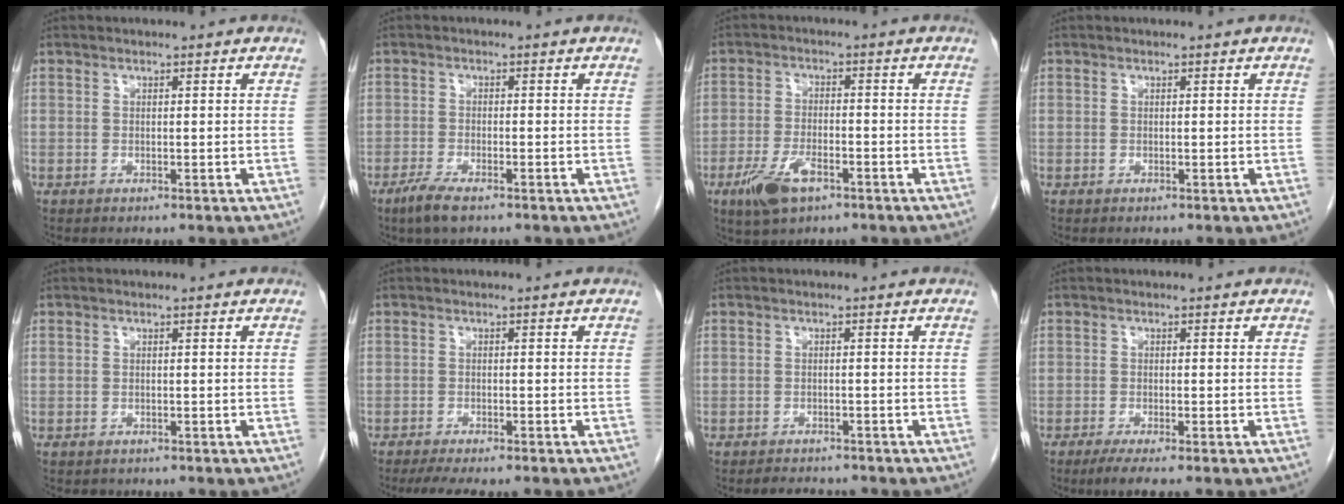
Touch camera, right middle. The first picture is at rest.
{"total": 4.0, "force": [-2.7, 0.9, 2.8], "torque": [-0.064, -0.008, -0.050]}
{"total": 6.5, "force": [-3.6, 2.6, 4.7], "torque": [-0.099, -0.007, -0.062]}
{"total": 0.0}
{"total": 0.7, "force": [-0.5, 0.4, 0.0], "torque": [-0.010, 0.001, -0.008]}
{"total": 6.1, "force": [-5.0, 0.7, 3.3], "torque": [-0.045, -0.011, -0.076]}
{"total": 2.8, "force": [-2.6, 1.0, 0.4], "torque": [-0.011, -0.005, -0.039]}
{"total": 3.4, "force": [-2.4, 0.0, 2.4], "torque": [-0.043, -0.010, -0.041]}